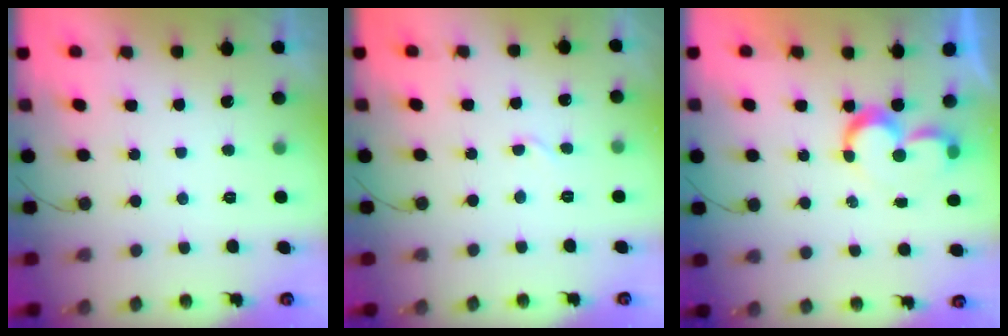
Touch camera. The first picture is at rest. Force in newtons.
{"total": 2.7, "press": 2.7, "slide": 0.3}
{"total": 7.8, "press": 7.7, "slide": 0.8}